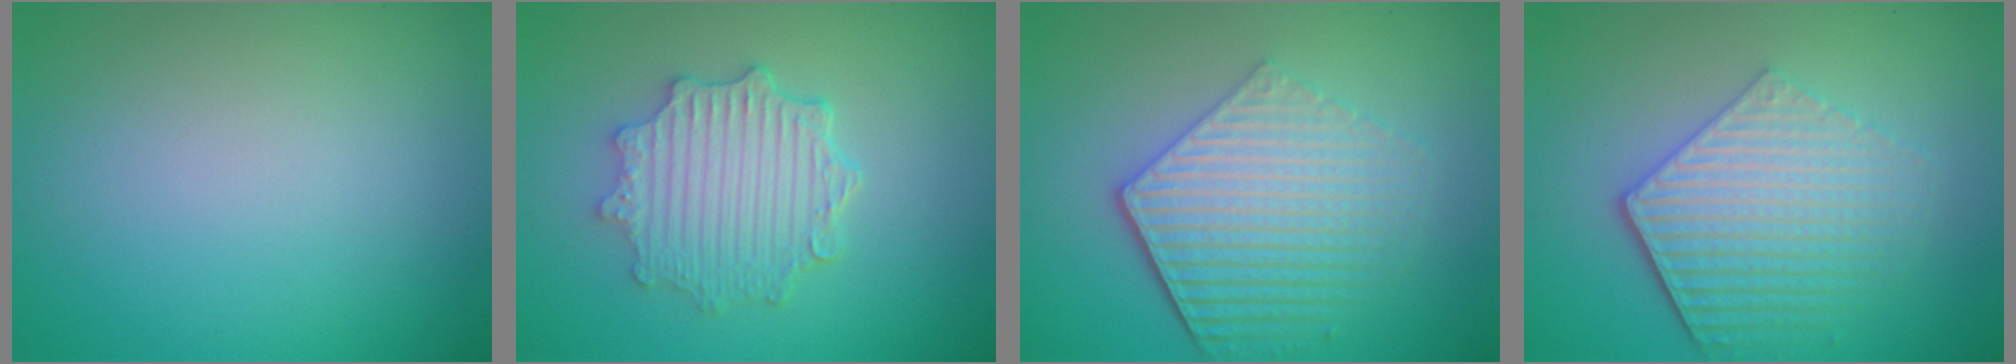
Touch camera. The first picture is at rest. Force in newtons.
{"total": 4.9, "press": 4.0, "slide": 2.9}
{"total": 6.2, "press": 4.5, "slide": 4.2}
{"total": 5.9, "press": 4.4, "slide": 4.0}